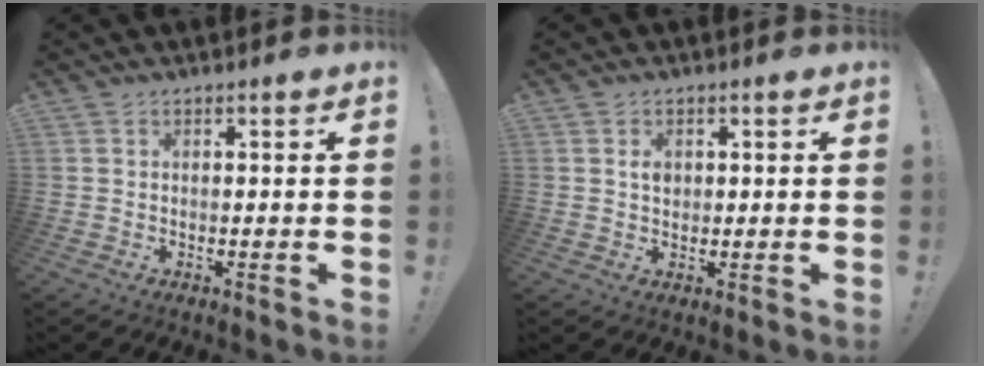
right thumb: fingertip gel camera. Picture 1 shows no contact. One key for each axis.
{"total": 2.4, "fx": 0.6, "fy": 1.8, "fz": 1.5, "tx": -0.019, "ty": 0.001, "tz": 0.008}